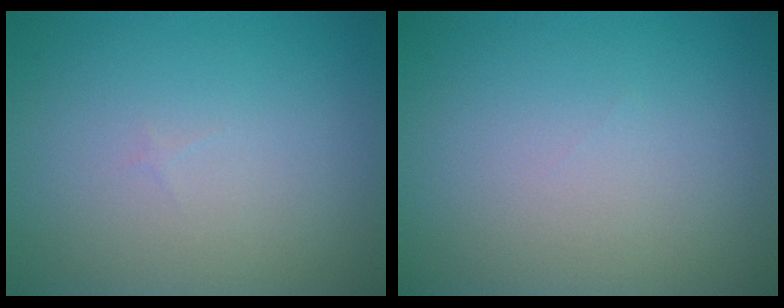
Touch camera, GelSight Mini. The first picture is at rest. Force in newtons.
{"total": 0.0}